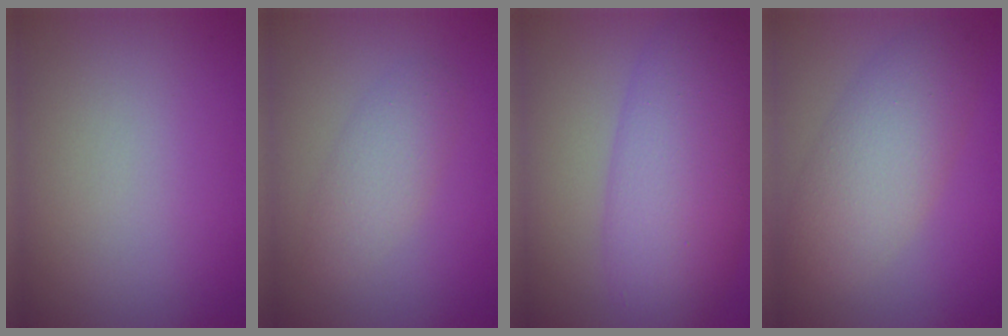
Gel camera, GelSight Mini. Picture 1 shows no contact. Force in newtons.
{"total": 2.5, "press": 2.5, "slide": 0.1}
{"total": 8.1, "press": 8.1, "slide": 0.0}
{"total": 5.7, "press": 5.7, "slide": 0.1}